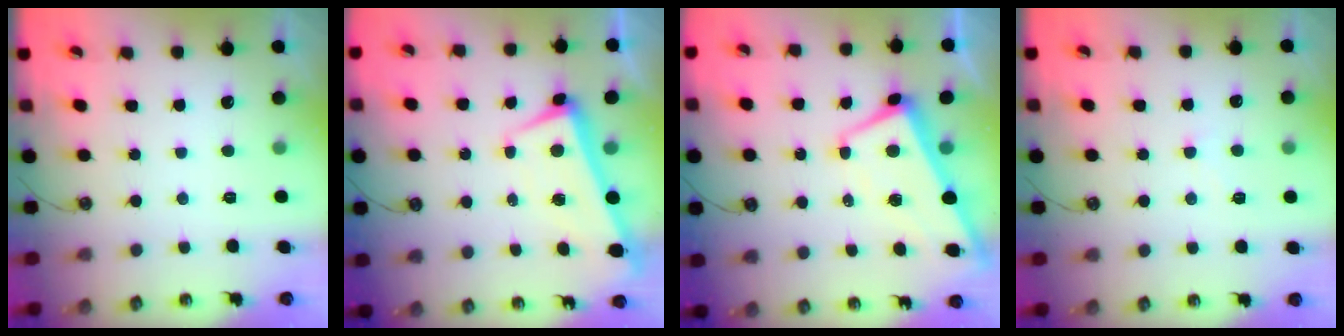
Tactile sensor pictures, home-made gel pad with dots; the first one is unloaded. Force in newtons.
{"total": 2.0, "press": 1.9, "slide": 0.7}
{"total": 0.9, "press": 0.2, "slide": 0.9}
{"total": 0.5, "press": 0.0, "slide": 0.5}